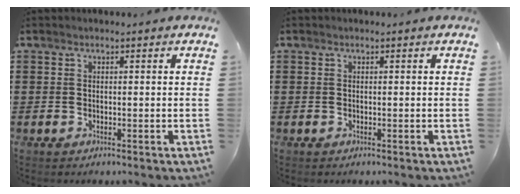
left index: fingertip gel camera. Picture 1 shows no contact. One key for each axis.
{"total": 0.0}